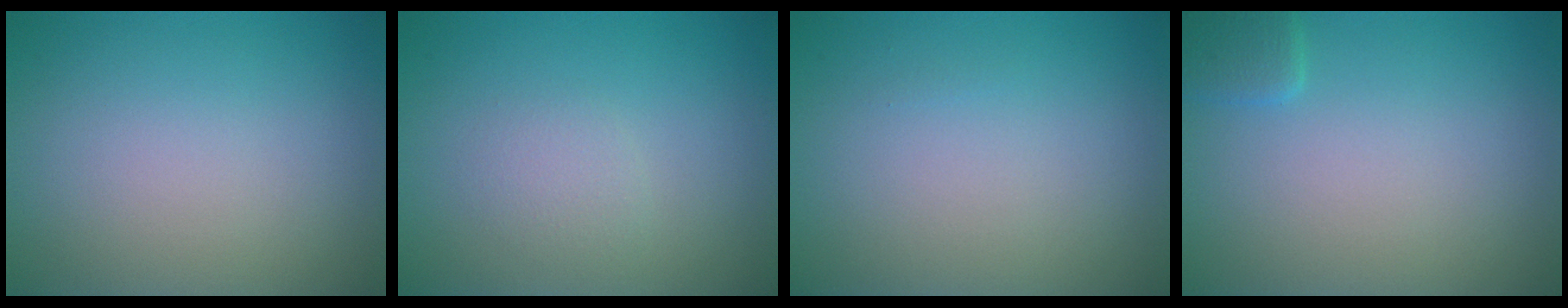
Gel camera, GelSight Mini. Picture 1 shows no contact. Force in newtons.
{"total": 1.3, "press": 1.3, "slide": 0.2}
{"total": 0.0}
{"total": 1.5, "press": 1.5, "slide": 0.1}